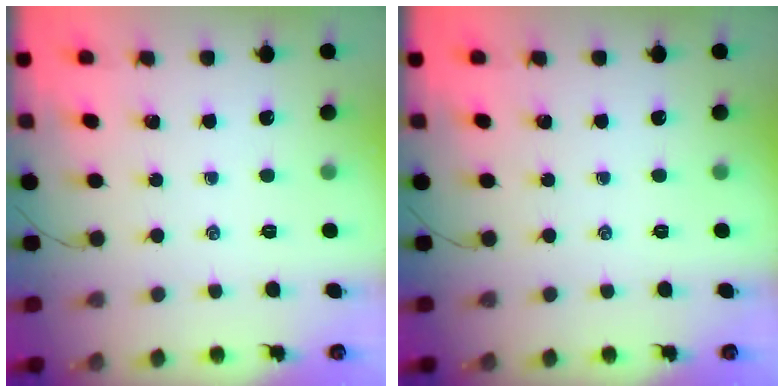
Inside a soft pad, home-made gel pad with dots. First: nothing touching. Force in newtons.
{"total": 0.0}